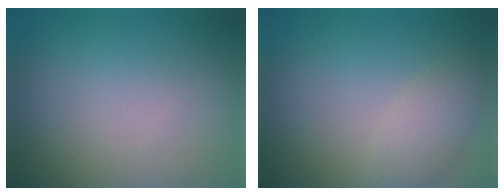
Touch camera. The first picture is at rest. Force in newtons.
{"total": 2.6, "press": 2.6, "slide": 0.1}